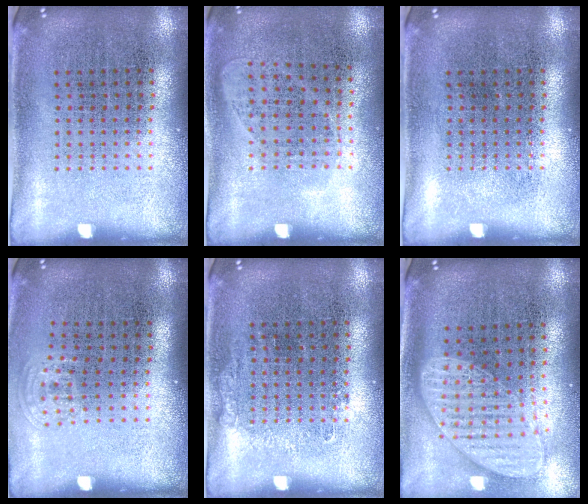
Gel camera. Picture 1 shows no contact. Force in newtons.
{"total": 1.0, "press": 0.9, "slide": 0.4}
{"total": 0.0}
{"total": 0.8, "press": 0.5, "slide": 0.6}
{"total": 0.6, "press": 0.5, "slide": 0.2}
{"total": 1.7, "press": 1.3, "slide": 1.0}